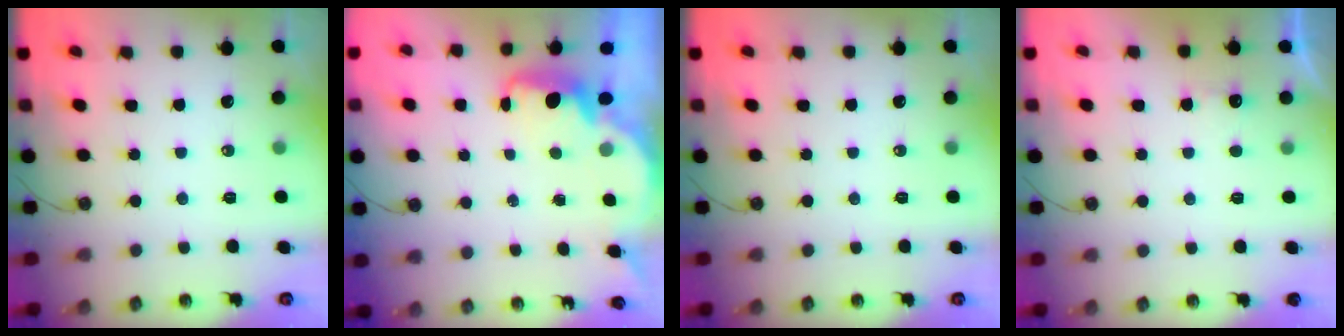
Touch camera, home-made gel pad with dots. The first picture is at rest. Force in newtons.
{"total": 2.2, "press": 2.2, "slide": 0.6}
{"total": 0.0}
{"total": 2.0, "press": 1.8, "slide": 0.9}